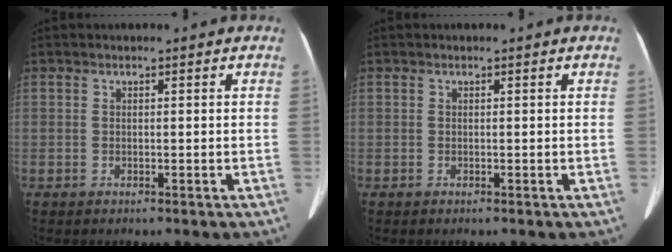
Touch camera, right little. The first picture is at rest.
{"total": 0.0}